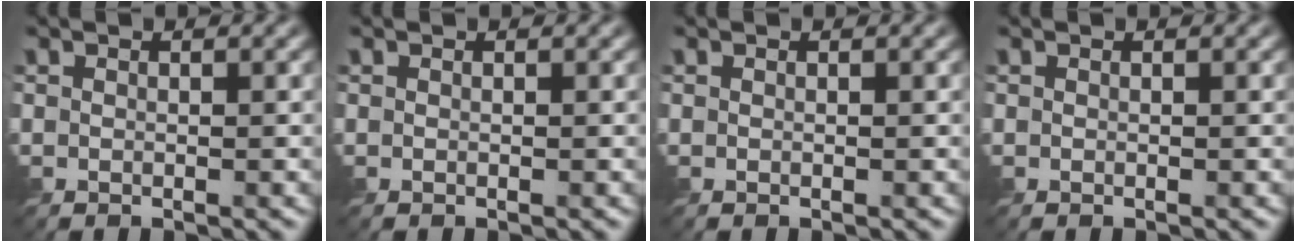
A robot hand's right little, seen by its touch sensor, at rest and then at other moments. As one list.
[{"total": 0.0}, {"total": 0.0}, {"total": 0.0}]